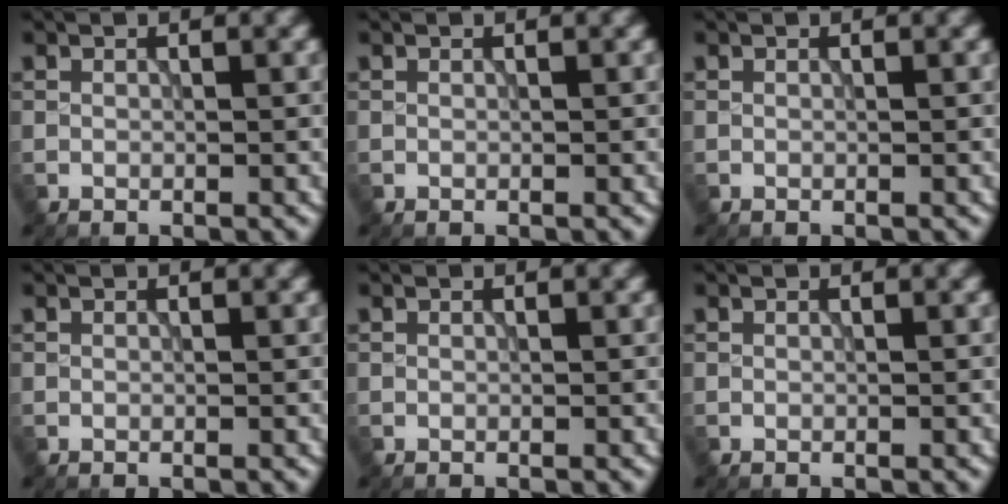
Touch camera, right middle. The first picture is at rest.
{"total": 0.0}
{"total": 0.0}
{"total": 0.0}
{"total": 0.0}
{"total": 0.0}